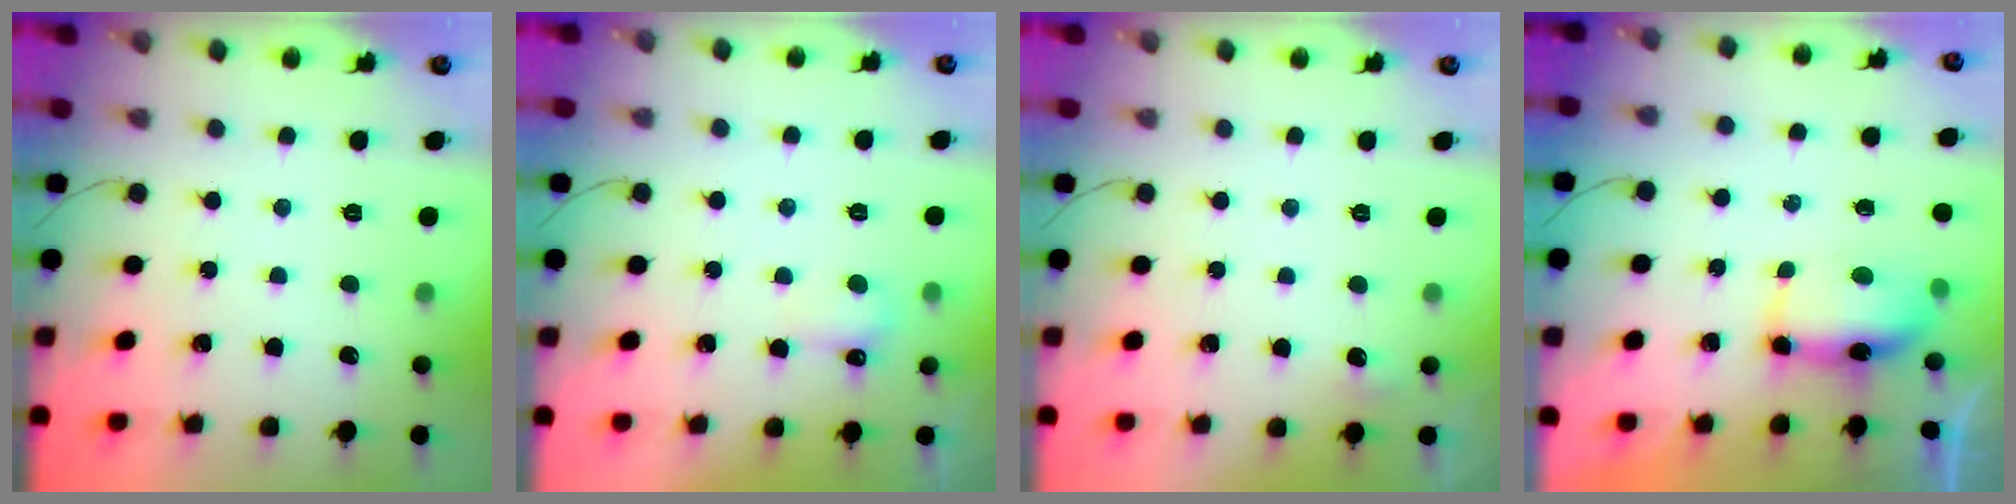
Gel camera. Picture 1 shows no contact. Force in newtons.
{"total": 4.2, "press": 4.1, "slide": 1.2}
{"total": 3.6, "press": 3.3, "slide": 1.5}
{"total": 13.2, "press": 8.8, "slide": 9.9}